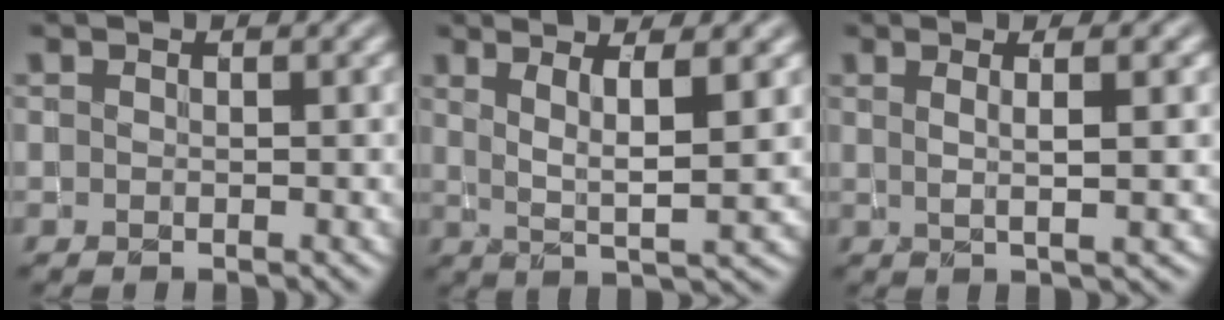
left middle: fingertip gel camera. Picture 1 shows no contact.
{"total": 4.9, "force": [1.8, 0.9, 4.4], "torque": [-0.078, -0.005, 0.034]}
{"total": 4.3, "force": [1.4, 1.0, 3.9], "torque": [-0.051, 0.002, 0.006]}